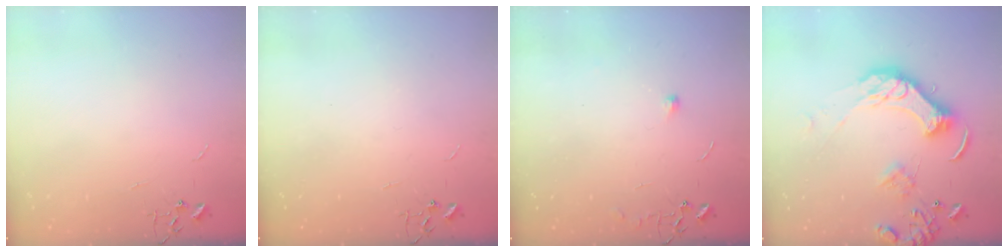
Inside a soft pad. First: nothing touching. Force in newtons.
{"total": 0.0}
{"total": 6.1, "press": 6.1, "slide": 0.9}
{"total": 16.1, "press": 15.9, "slide": 2.8}